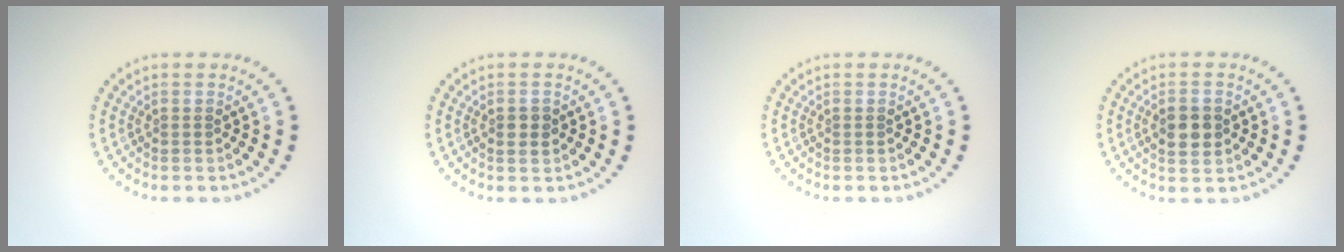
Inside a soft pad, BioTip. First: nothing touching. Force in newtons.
{"total": 1.4, "press": 1.4, "slide": 0.1}
{"total": 0.0}
{"total": 2.9, "press": 2.9, "slide": 0.0}